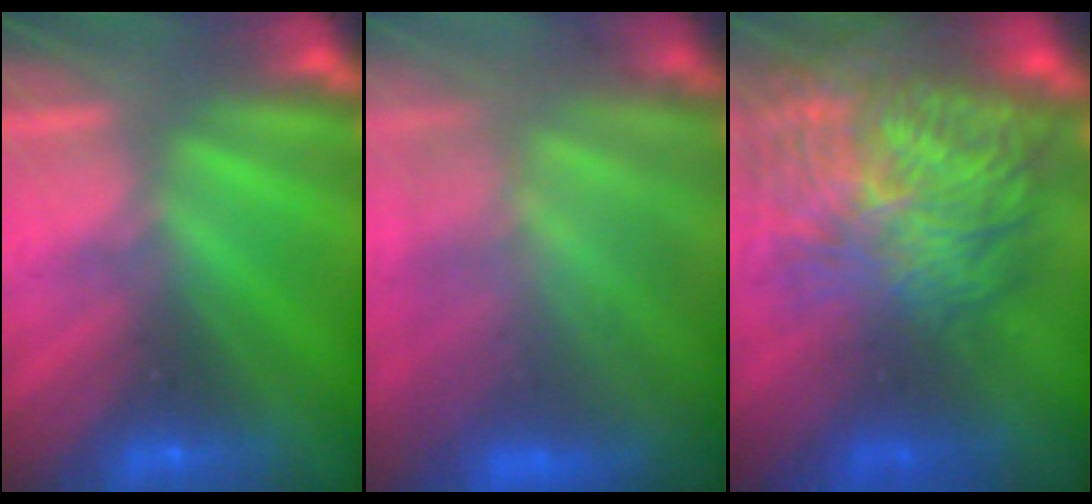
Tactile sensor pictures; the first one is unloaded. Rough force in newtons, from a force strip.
{"total": 9.0}
{"total": 11.2}